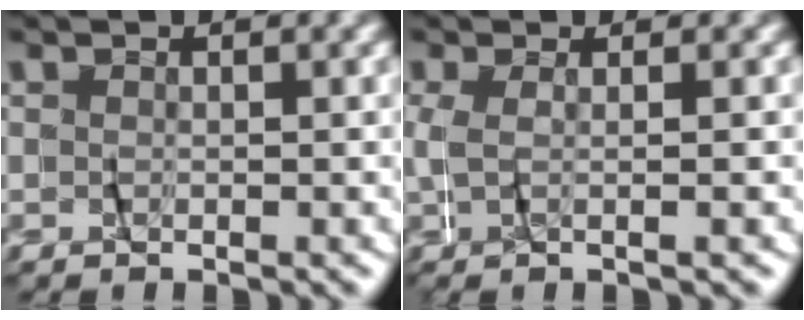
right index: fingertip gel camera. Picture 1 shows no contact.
{"total": 2.4, "force": [-1.8, -1.5, 0.7], "torque": [-0.022, -0.003, -0.028]}